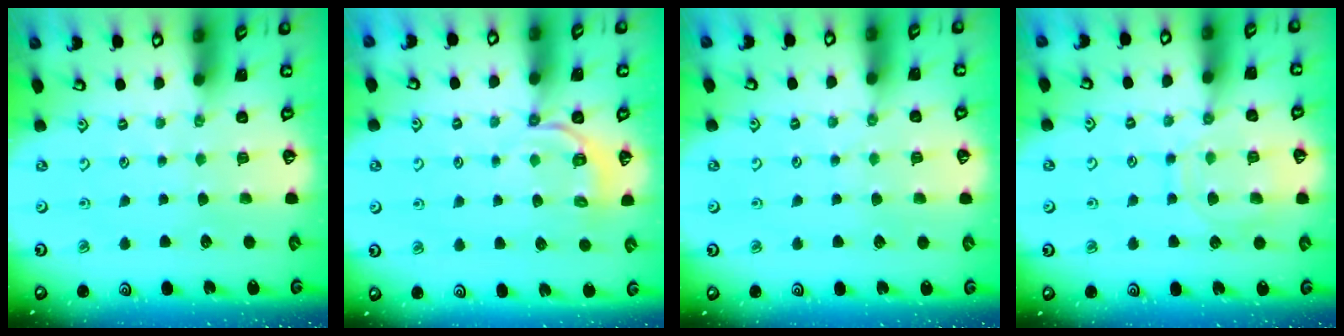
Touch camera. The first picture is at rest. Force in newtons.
{"total": 4.2, "press": 3.8, "slide": 1.8}
{"total": 2.7, "press": 2.7, "slide": 0.5}
{"total": 11.3, "press": 11.2, "slide": 0.9}